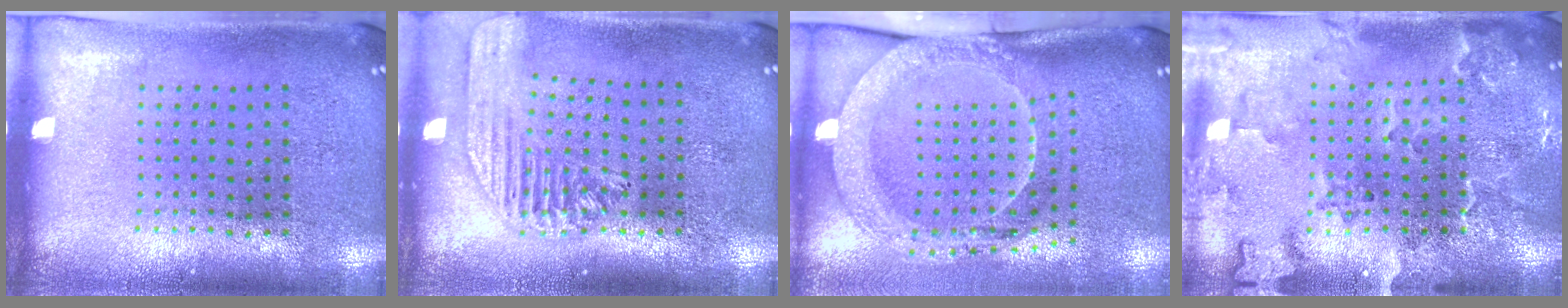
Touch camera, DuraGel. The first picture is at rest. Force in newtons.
{"total": 1.8, "press": 1.6, "slide": 0.7}
{"total": 2.1, "press": 2.0, "slide": 0.5}
{"total": 2.3, "press": 2.1, "slide": 0.8}